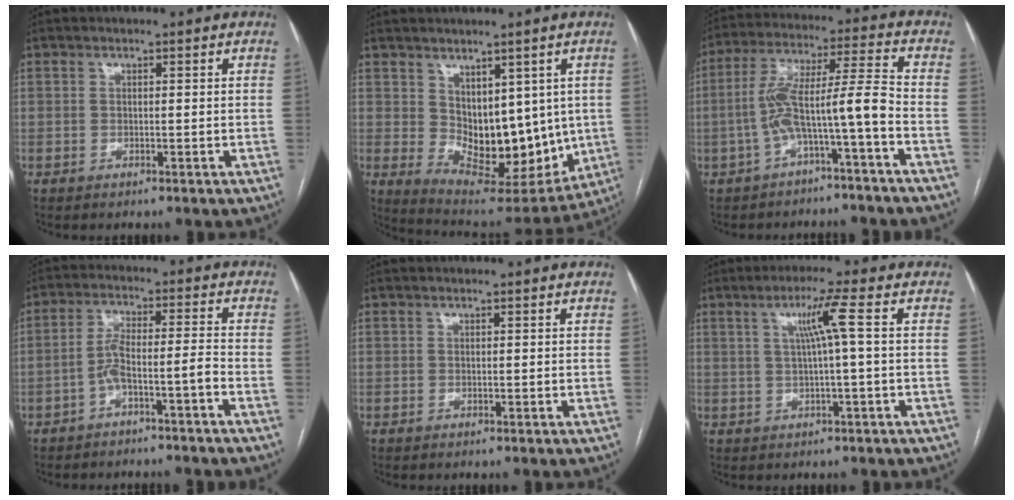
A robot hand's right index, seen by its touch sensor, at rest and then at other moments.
{"total": 13.9, "force": [1.1, 8.0, 11.3], "torque": [-0.154, -0.009, 0.047]}
{"total": 9.7, "force": [-3.4, 0.1, 9.1], "torque": [-0.169, 0.038, -0.057]}
{"total": 5.1, "force": [-3.0, 0.0, 4.2], "torque": [-0.079, 0.028, -0.049]}
{"total": 0.0}
{"total": 5.2, "force": [1.1, -1.1, 4.9], "torque": [-0.089, 0.008, 0.022]}